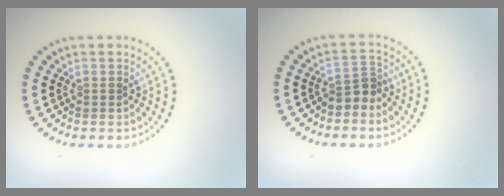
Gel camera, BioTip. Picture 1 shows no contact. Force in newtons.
{"total": 2.3, "press": 1.8, "slide": 1.4}